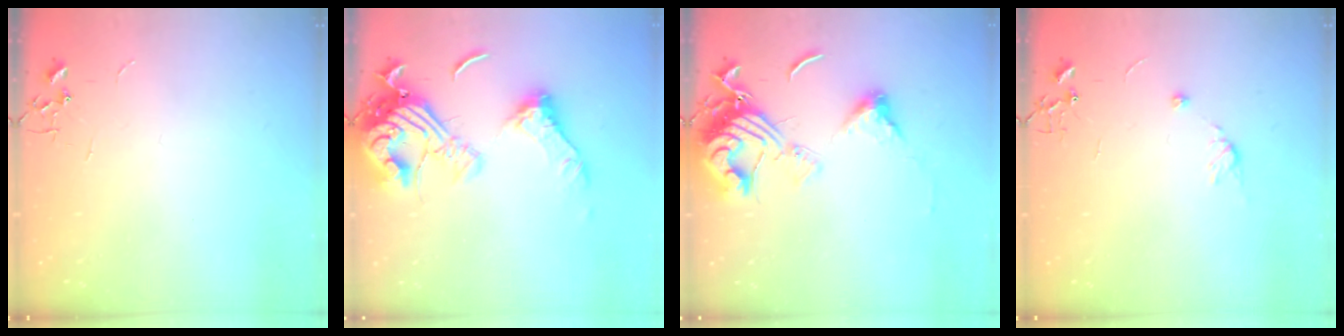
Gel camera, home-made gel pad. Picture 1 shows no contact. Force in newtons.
{"total": 18.3, "press": 18.2, "slide": 1.9}
{"total": 15.7, "press": 15.6, "slide": 1.7}
{"total": 6.2, "press": 6.2, "slide": 0.7}